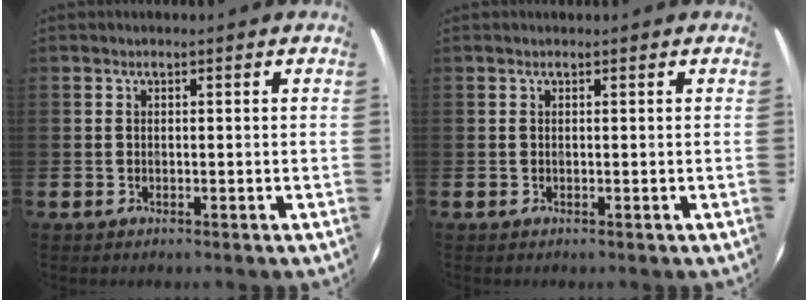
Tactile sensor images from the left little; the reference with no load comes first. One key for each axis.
{"total": 0.0}